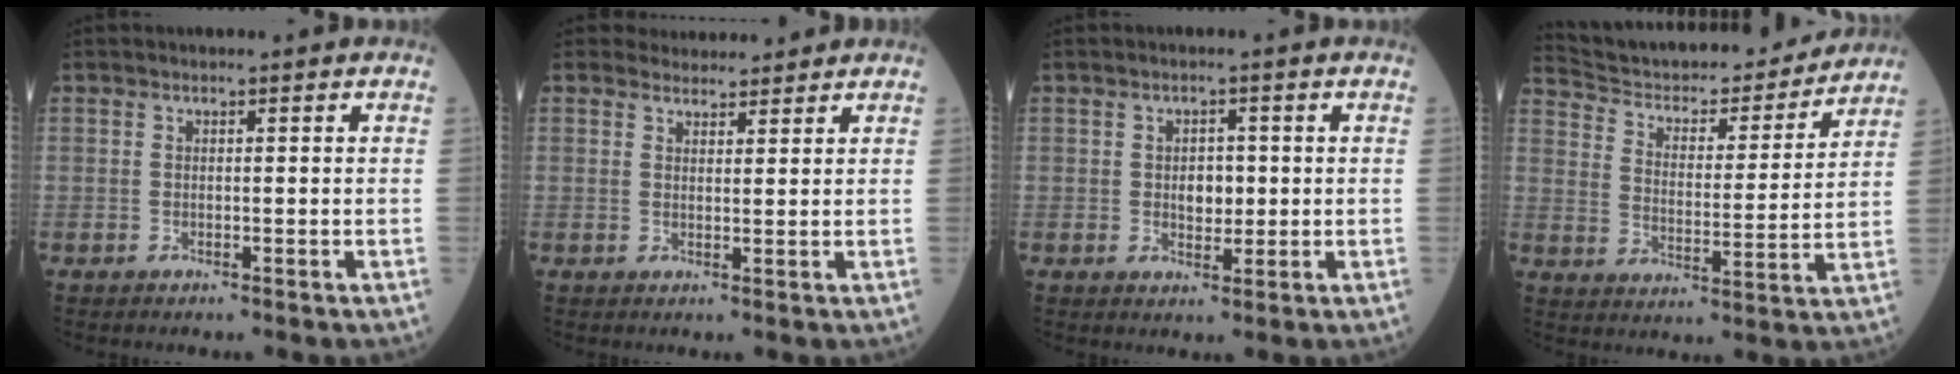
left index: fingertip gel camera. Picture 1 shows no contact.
{"total": 3.8, "force": [3.6, 1.2, -0.1], "torque": [0.003, 0.011, 0.050]}
{"total": 2.9, "force": [0.2, 1.8, 2.3], "torque": [-0.035, 0.001, 0.006]}
{"total": 20.0, "force": [18.8, 3.7, 5.7], "torque": [-0.092, -0.009, 0.270]}